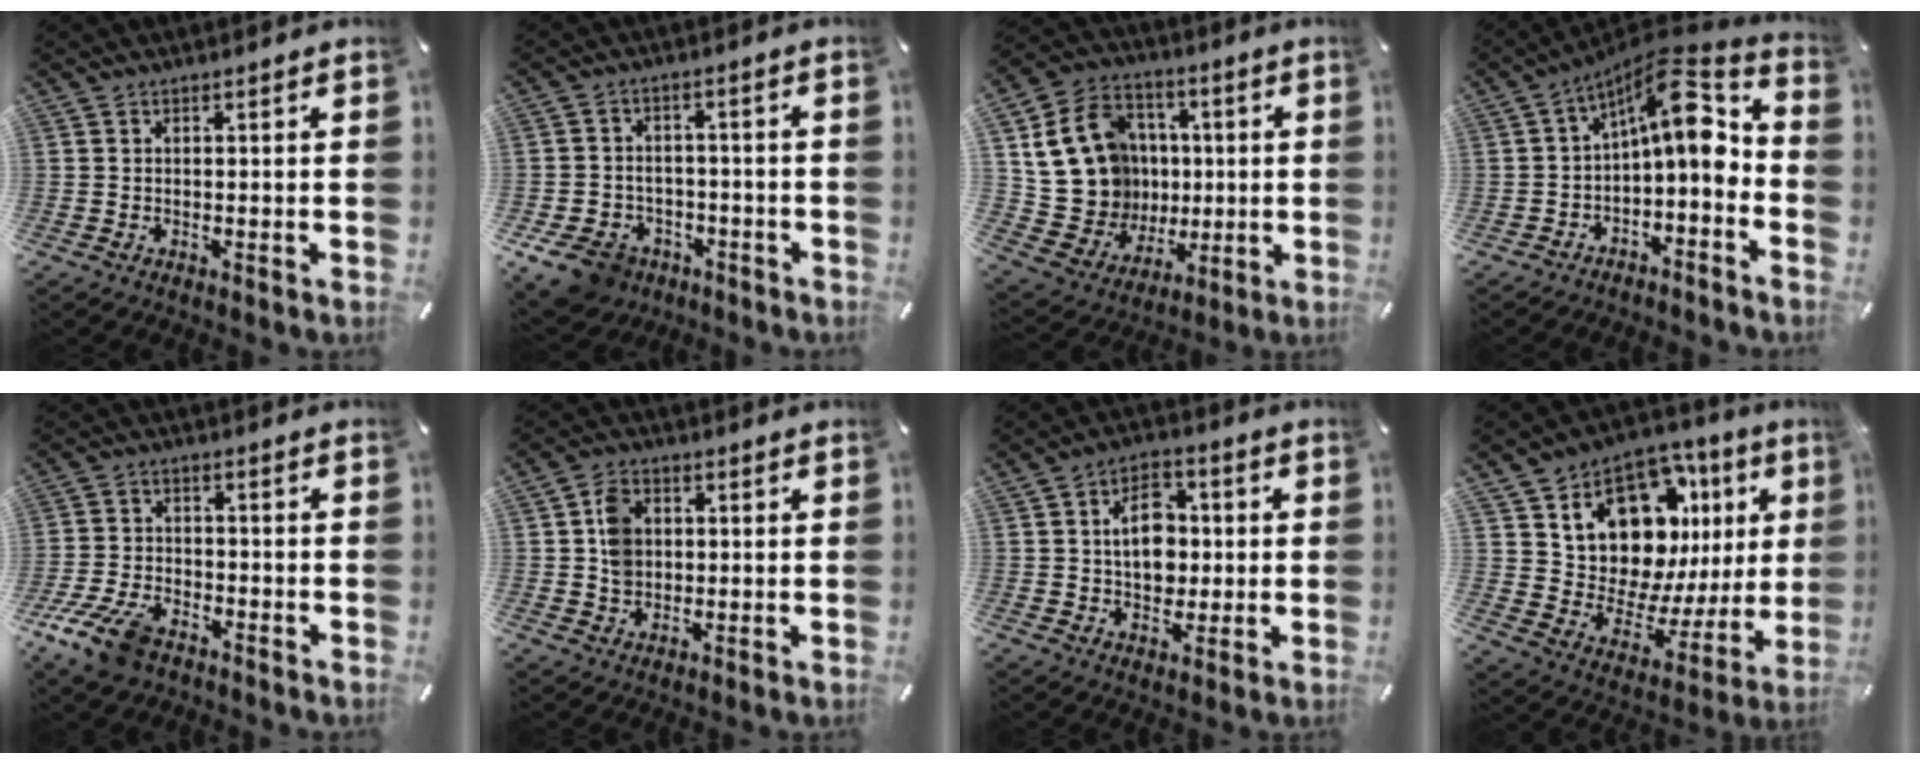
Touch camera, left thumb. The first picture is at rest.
{"total": 8.8, "force": [-5.4, 6.3, 3.2], "torque": [-0.078, 0.036, -0.099]}
{"total": 18.3, "force": [3.2, 16.7, 6.7], "torque": [-0.125, -0.005, 0.087]}
{"total": 13.1, "force": [4.2, 5.7, 11.0], "torque": [-0.153, -0.029, 0.063]}
{"total": 9.8, "force": [-6.2, 5.2, 5.5], "torque": [-0.118, 0.026, -0.116]}
{"total": 6.5, "force": [0.3, 5.6, 3.4], "torque": [-0.053, 0.008, 0.007]}
{"total": 10.4, "force": [0.7, 8.0, 6.7], "torque": [-0.109, 0.004, 0.006]}
{"total": 15.1, "force": [8.9, 10.1, 6.9], "torque": [-0.102, -0.086, 0.158]}